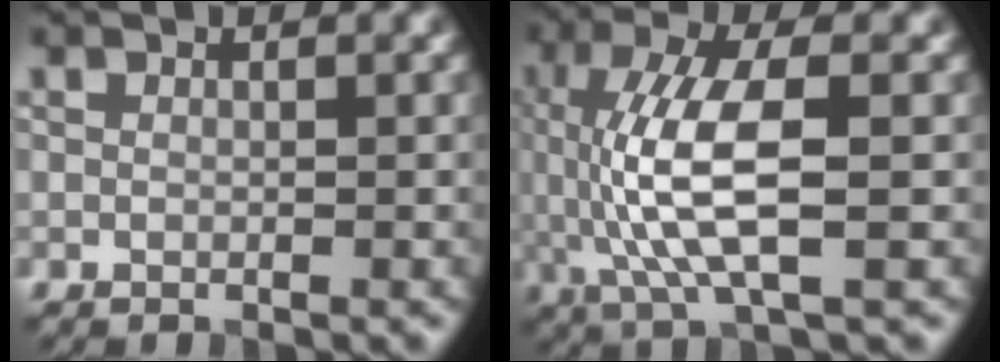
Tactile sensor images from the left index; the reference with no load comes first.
{"total": 8.4, "force": [-0.4, 2.7, 7.9], "torque": [-0.171, 0.004, -0.007]}